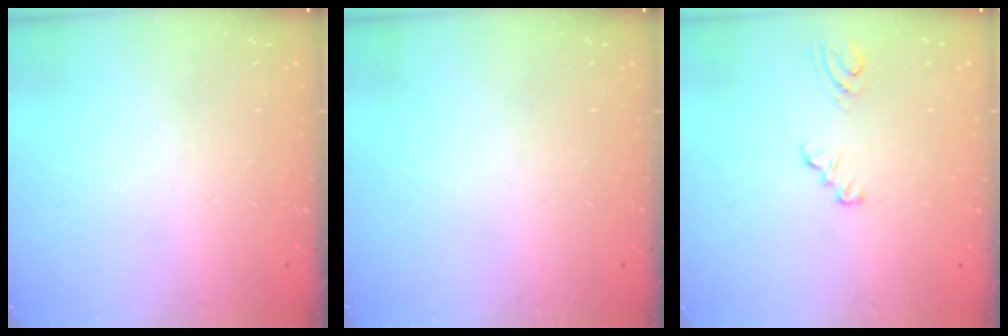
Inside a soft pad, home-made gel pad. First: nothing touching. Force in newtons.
{"total": 0.0}
{"total": 3.0, "press": 3.0, "slide": 0.3}